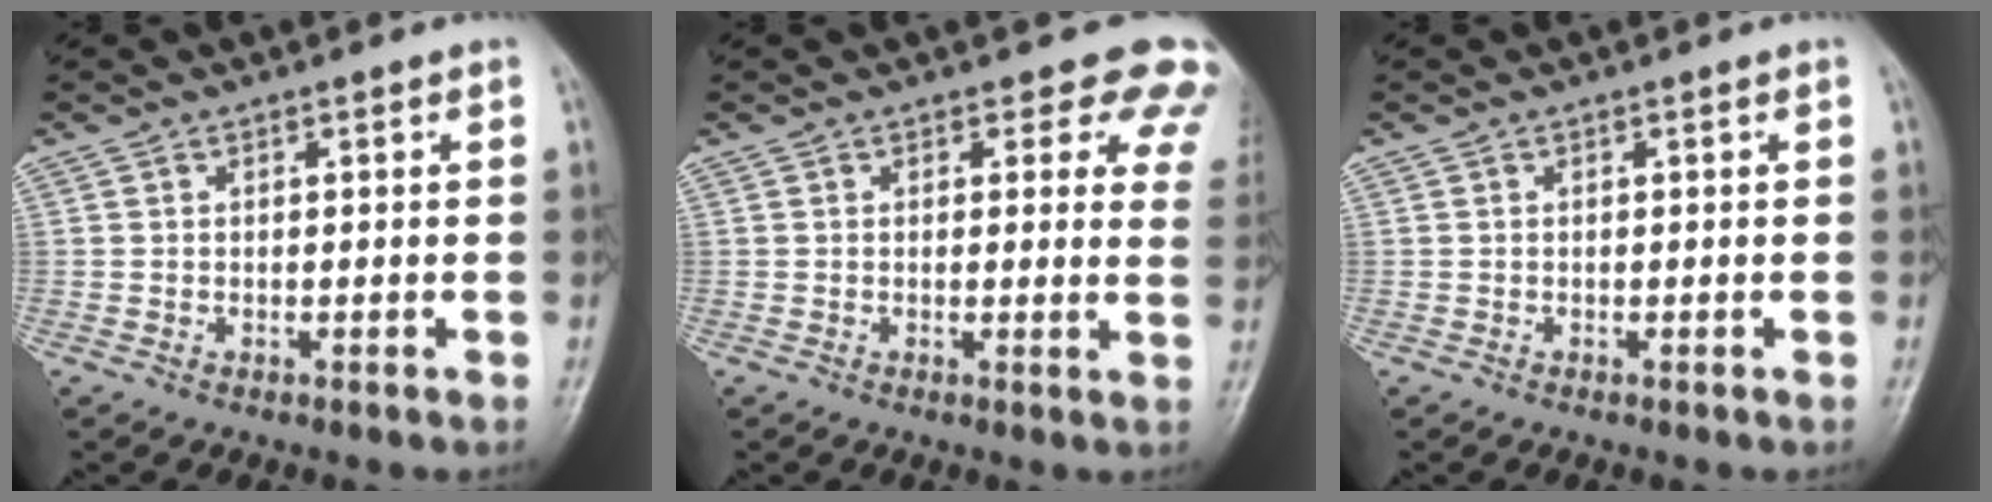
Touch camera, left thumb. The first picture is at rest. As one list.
[{"total": 8.5, "force": [7.2, 3.8, 2.5], "torque": [0.028, -0.033, 0.049]}, {"total": 0.0}]